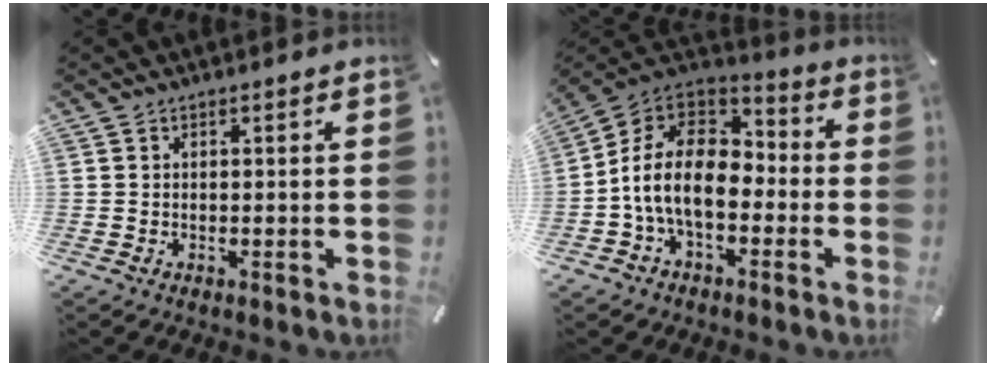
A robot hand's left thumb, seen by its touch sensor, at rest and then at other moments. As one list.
[{"total": 14.2, "force": [-4.6, 8.8, 10.1], "torque": [-0.219, 0.018, -0.090]}]